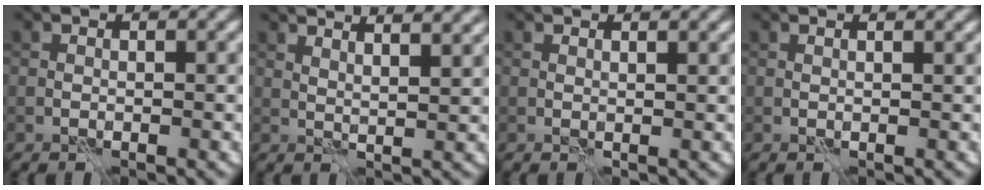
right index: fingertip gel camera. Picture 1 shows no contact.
{"total": 7.2, "force": [5.3, 2.4, 4.3], "torque": [-0.037, 0.035, 0.043]}
{"total": 1.0, "force": [0.7, 0.2, 0.7], "torque": [-0.012, 0.000, 0.009]}
{"total": 1.8, "force": [1.2, 0.6, 1.2], "torque": [-0.013, 0.000, 0.003]}